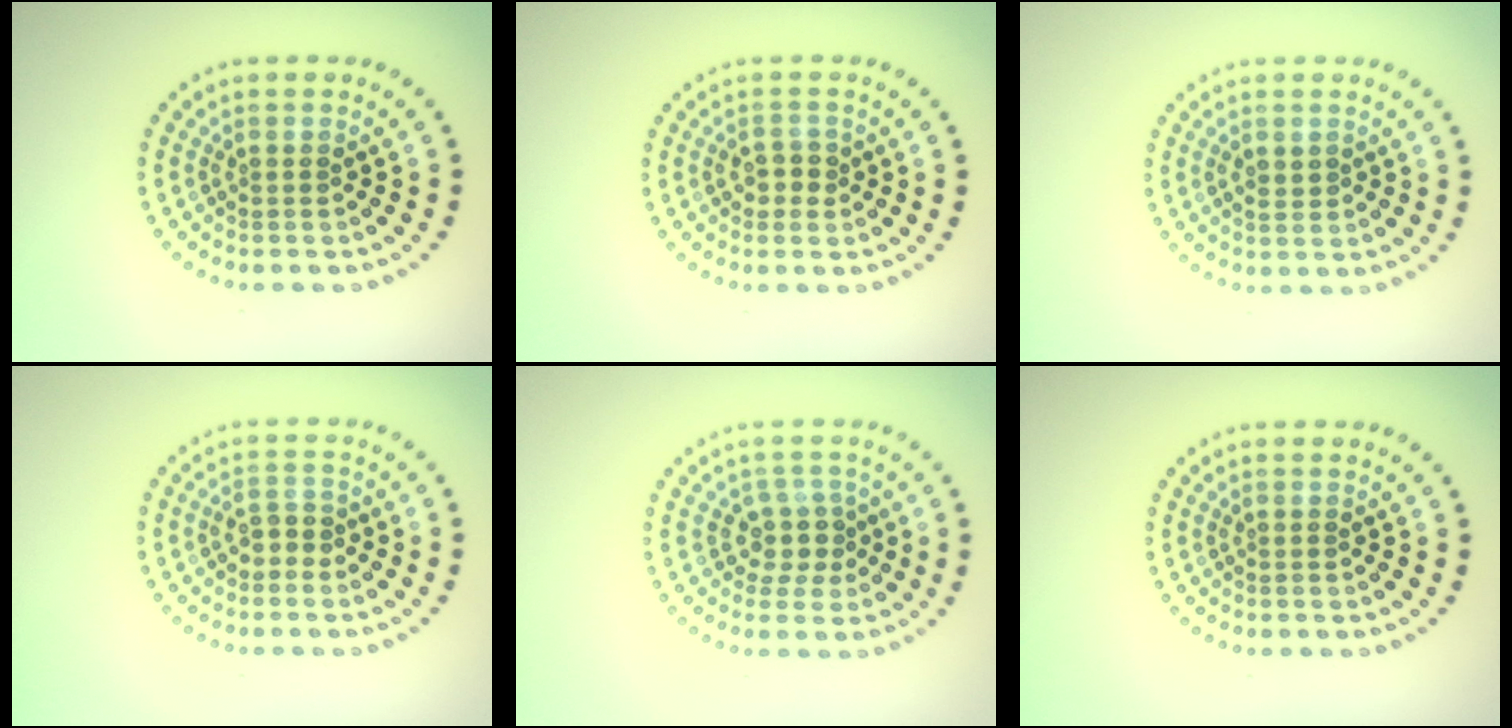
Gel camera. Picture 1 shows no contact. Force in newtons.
{"total": 1.9, "press": 1.8, "slide": 0.5}
{"total": 0.9, "press": 0.9, "slide": 0.2}
{"total": 1.8, "press": 1.7, "slide": 0.6}
{"total": 2.5, "press": 2.0, "slide": 1.6}
{"total": 0.0}